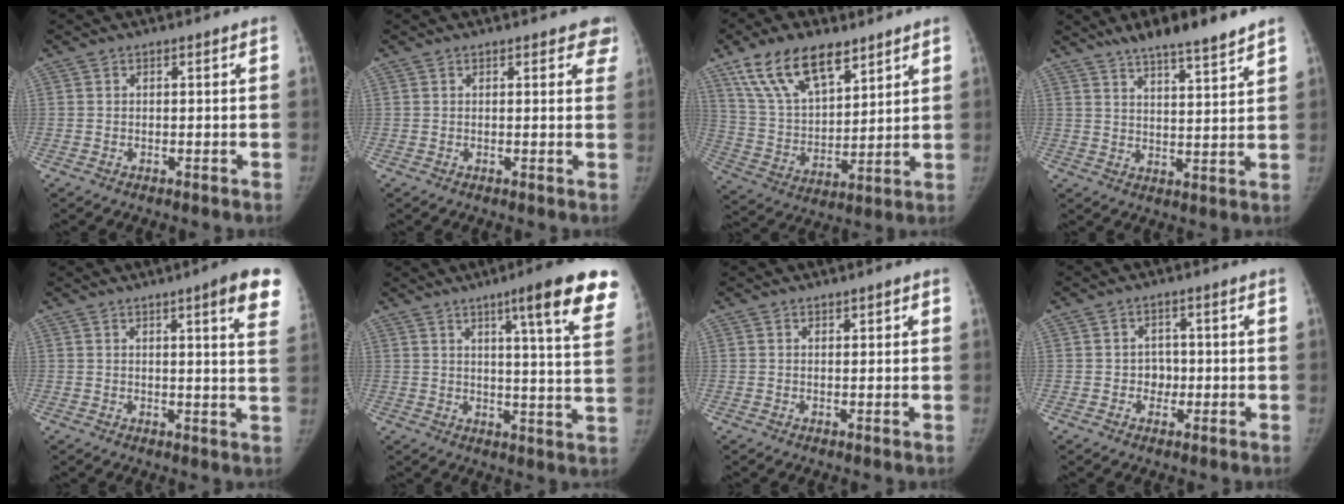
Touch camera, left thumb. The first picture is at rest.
{"total": 4.0, "force": [3.0, 1.9, 1.9], "torque": [0.014, -0.009, 0.020]}
{"total": 17.1, "force": [11.0, 8.1, 10.3], "torque": [-0.151, -0.041, 0.210]}
{"total": 11.2, "force": [8.6, 1.6, 6.9], "torque": [-0.095, -0.035, 0.139]}
{"total": 10.9, "force": [6.4, 1.2, 8.8], "torque": [-0.093, -0.025, 0.063]}
{"total": 16.9, "force": [10.2, 1.8, 13.4], "torque": [-0.152, -0.044, 0.119]}
{"total": 1.2, "force": [0.8, 0.6, 0.8], "torque": [-0.003, -0.002, 0.009]}
{"total": 3.3, "force": [-0.4, 2.9, 1.4], "torque": [0.004, 0.008, -0.010]}